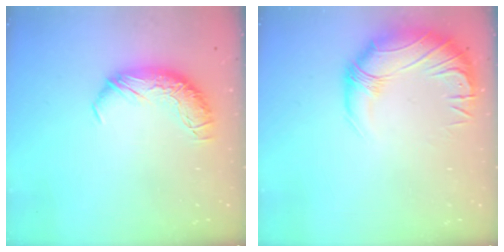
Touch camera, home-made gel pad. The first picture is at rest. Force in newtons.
{"total": 2.9, "press": 0.4, "slide": 2.9}